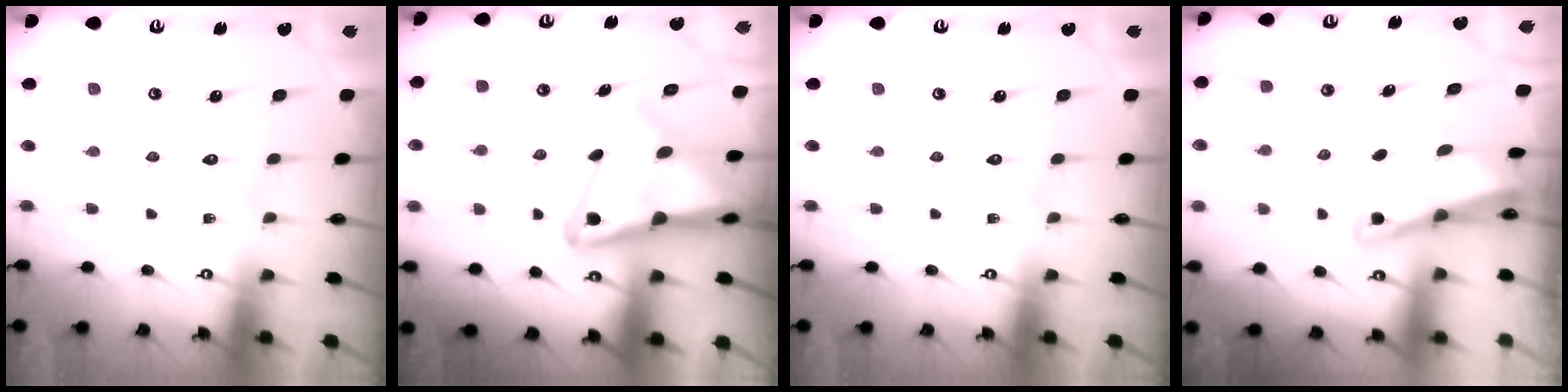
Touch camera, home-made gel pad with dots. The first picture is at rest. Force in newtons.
{"total": 14.1, "press": 14.1, "slide": 1.3}
{"total": 0.0}
{"total": 2.2, "press": 2.2, "slide": 0.3}